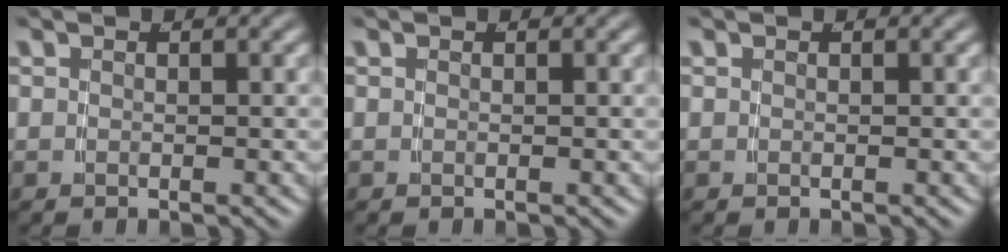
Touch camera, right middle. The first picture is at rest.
{"total": 0.0}
{"total": 0.0}